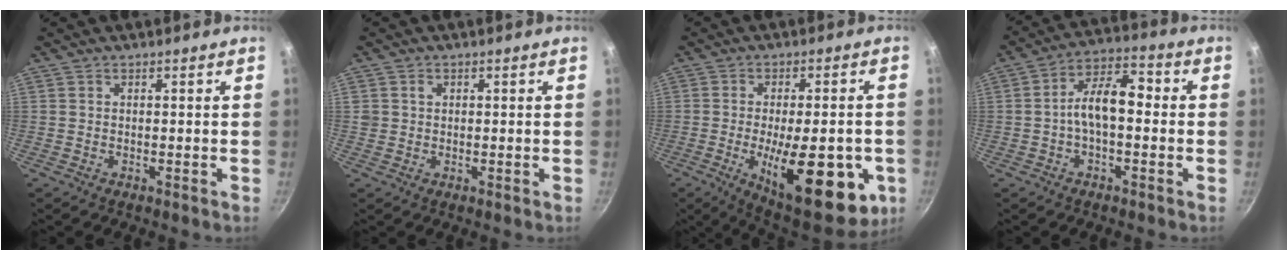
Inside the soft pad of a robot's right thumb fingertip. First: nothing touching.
{"total": 1.5, "force": [0.4, 1.4, 0.5], "torque": [-0.002, 0.006, 0.006]}
{"total": 21.4, "force": [-6.0, 8.3, 18.8], "torque": [-0.232, -0.003, -0.073]}
{"total": 9.4, "force": [-0.7, 5.0, 8.0], "torque": [-0.117, 0.040, -0.026]}